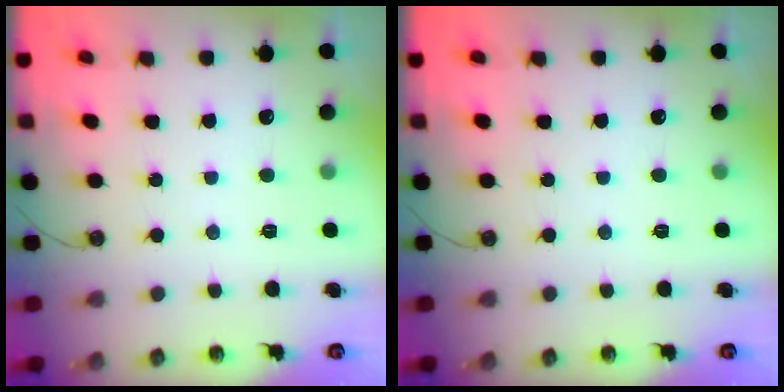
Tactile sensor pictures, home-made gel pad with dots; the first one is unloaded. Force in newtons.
{"total": 0.0}